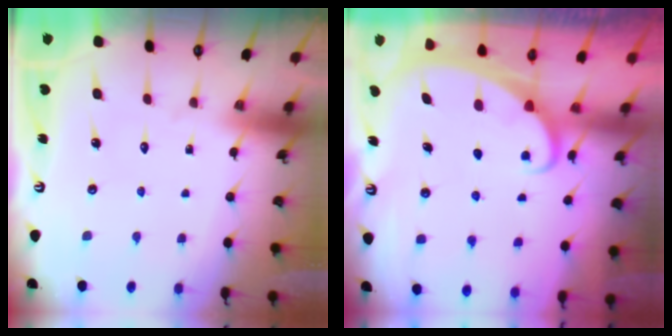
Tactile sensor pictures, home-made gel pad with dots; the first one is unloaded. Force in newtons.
{"total": 1.9, "press": 1.9, "slide": 0.1}